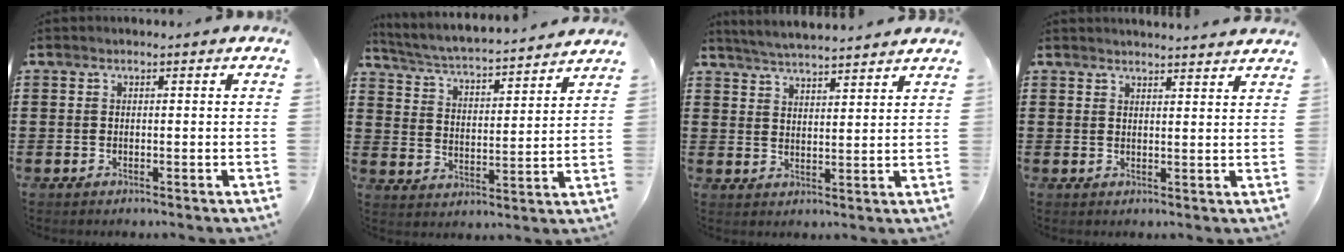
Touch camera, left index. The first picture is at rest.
{"total": 3.9, "force": [3.8, -0.4, 1.0], "torque": [-0.040, -0.035, 0.057]}
{"total": 4.4, "force": [4.3, -0.5, 0.8], "torque": [-0.029, -0.020, 0.077]}
{"total": 2.4, "force": [2.4, -0.4, 0.1], "torque": [-0.008, -0.009, 0.045]}